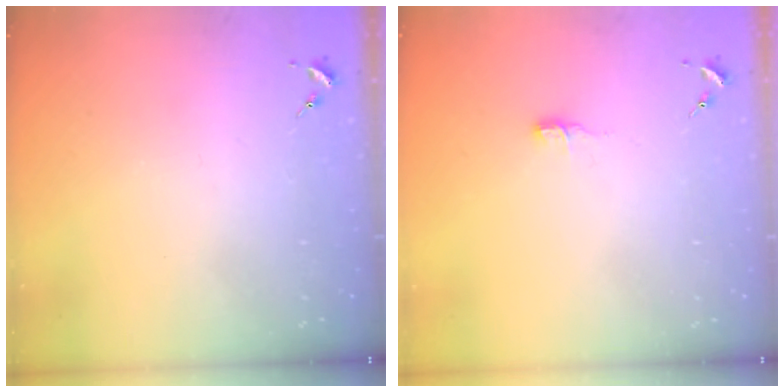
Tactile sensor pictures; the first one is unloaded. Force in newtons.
{"total": 5.0, "press": 5.0, "slide": 0.4}